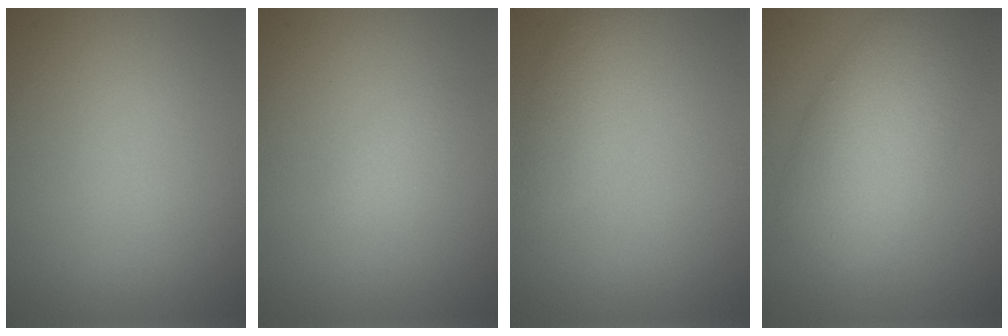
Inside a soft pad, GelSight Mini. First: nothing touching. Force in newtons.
{"total": 1.2, "press": 1.2, "slide": 0.1}
{"total": 1.7, "press": 1.7, "slide": 0.1}
{"total": 7.2, "press": 7.2, "slide": 0.0}